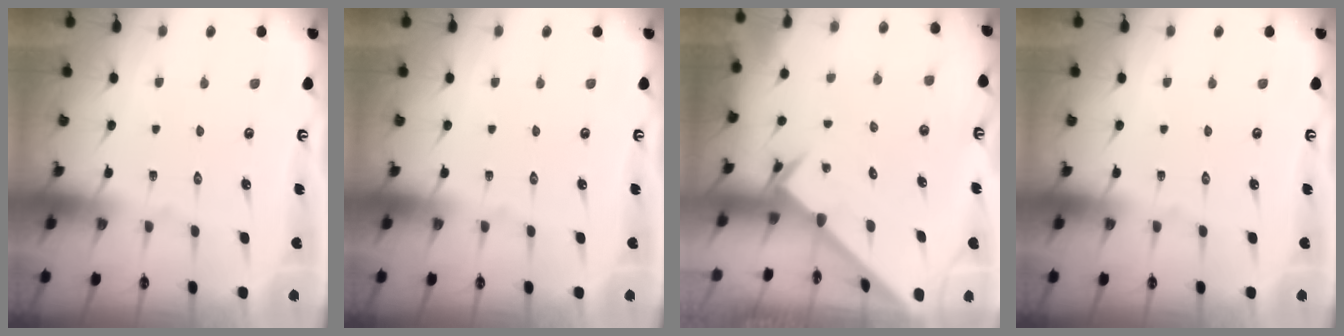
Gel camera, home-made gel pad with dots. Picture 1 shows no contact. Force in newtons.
{"total": 0.0}
{"total": 2.4, "press": 2.4, "slide": 0.2}
{"total": 0.0}